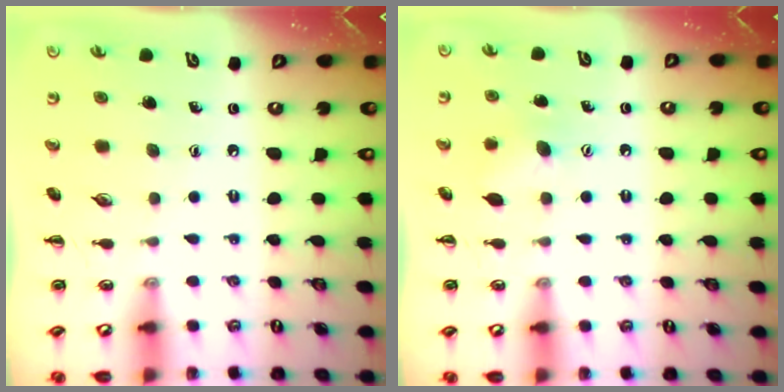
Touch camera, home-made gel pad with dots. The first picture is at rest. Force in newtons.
{"total": 7.5, "press": 7.3, "slide": 1.6}